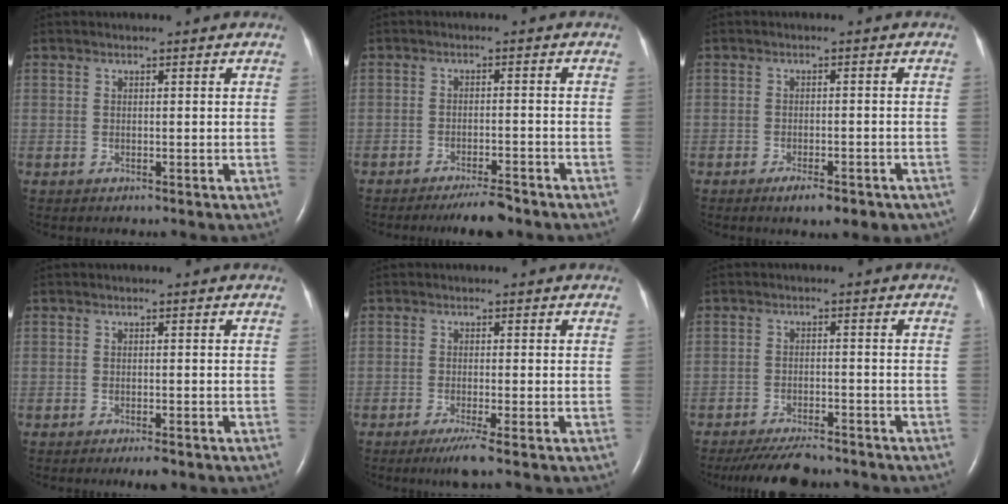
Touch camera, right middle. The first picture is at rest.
{"total": 4.5, "force": [-3.8, 0.6, 2.2], "torque": [-0.036, -0.006, -0.064]}
{"total": 6.2, "force": [-4.4, 1.9, 3.9], "torque": [-0.042, -0.004, -0.054]}
{"total": 2.2, "force": [-1.6, 0.4, 1.5], "torque": [-0.024, -0.004, -0.022]}
{"total": 3.2, "force": [-2.0, -0.5, 2.4], "torque": [-0.049, -0.014, -0.038]}
{"total": 8.2, "force": [-7.4, 1.6, 3.2], "torque": [-0.051, -0.016, -0.115]}